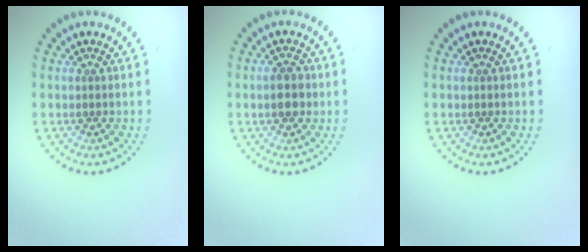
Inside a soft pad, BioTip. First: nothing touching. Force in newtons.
{"total": 2.2, "press": 2.2, "slide": 0.2}
{"total": 0.0}